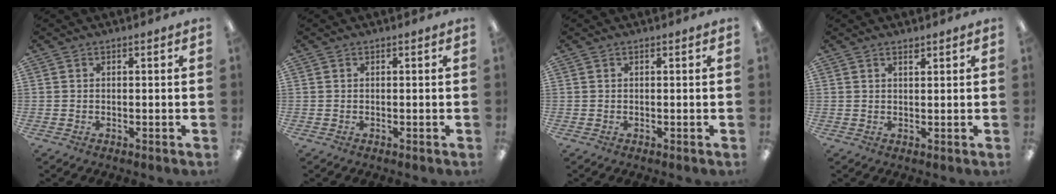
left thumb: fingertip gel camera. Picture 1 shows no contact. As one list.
[{"total": 0.0}, {"total": 0.0}, {"total": 1.4, "force": [1.2, 0.3, 0.6], "torque": [-0.014, -0.001, 0.021]}]